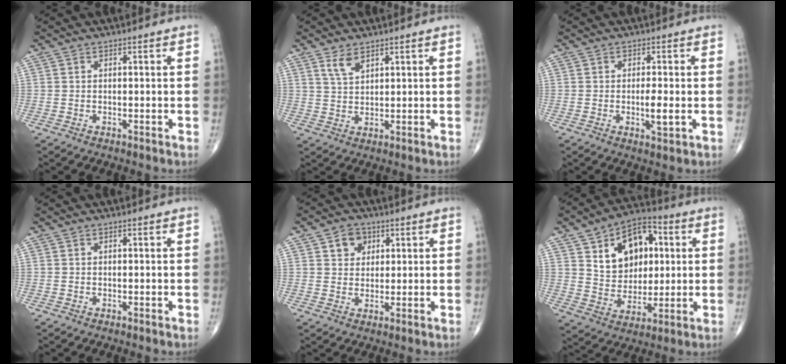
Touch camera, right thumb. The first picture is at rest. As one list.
[{"total": 3.5, "force": [2.3, 1.6, 2.1], "torque": [-0.036, -0.012, 0.051]}, {"total": 3.9, "force": [-0.7, 0.9, 3.8], "torque": [-0.072, 0.001, -0.014]}, {"total": 0.0}, {"total": 4.7, "force": [2.0, 3.8, 1.9], "torque": [-0.006, -0.006, 0.030]}, {"total": 16.0, "force": [4.6, 11.1, 10.6], "torque": [-0.117, -0.001, 0.076]}]